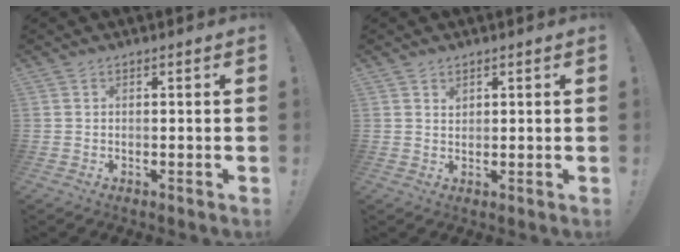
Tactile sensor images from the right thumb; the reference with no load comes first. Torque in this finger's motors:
{"motor_torque": [-0.28, -0.08, 0.01, 0.37, 0.07]}